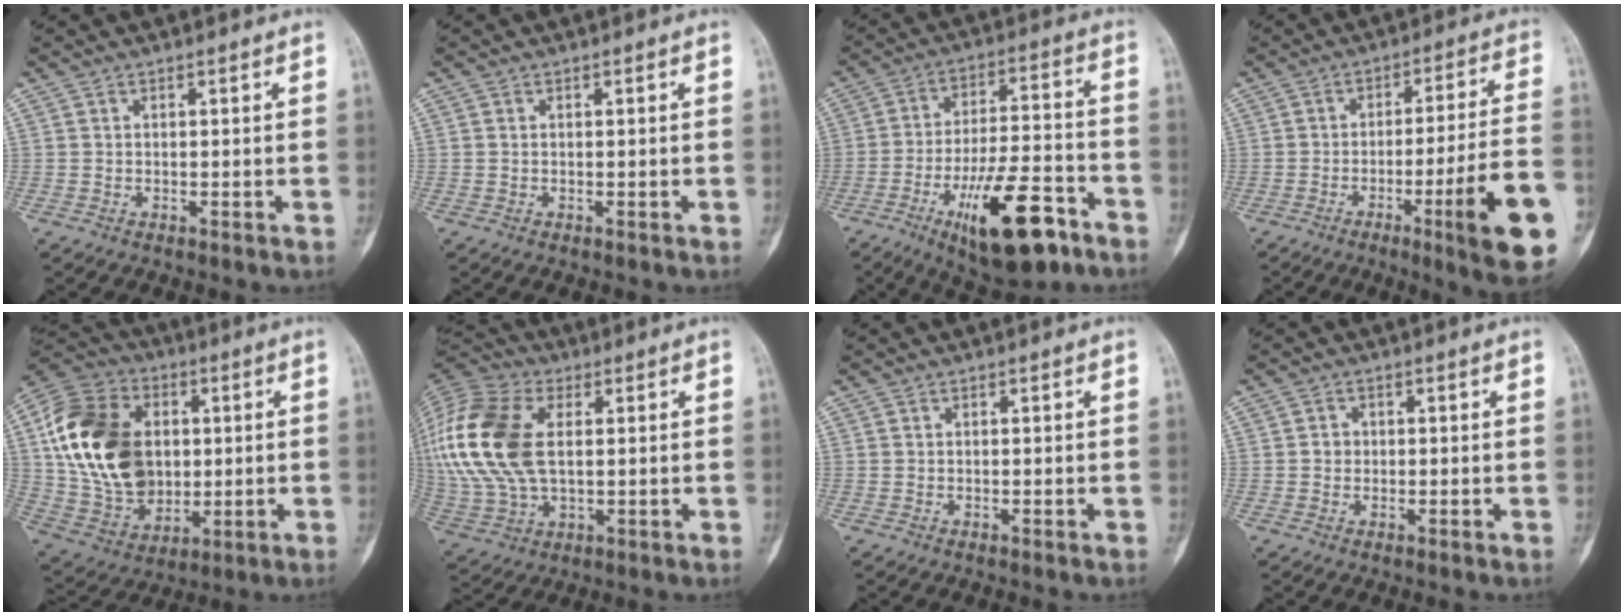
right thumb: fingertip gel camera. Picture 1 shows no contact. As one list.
[{"total": 0.0}, {"total": 18.2, "force": [-9.5, 6.4, 14.2], "torque": [-0.225, 0.056, -0.143]}, {"total": 17.2, "force": [-6.6, 1.3, 15.8], "torque": [-0.202, 0.014, -0.091]}, {"total": 23.5, "force": [2.7, 17.0, 15.9], "torque": [-0.296, 0.004, 0.061]}, {"total": 23.5, "force": [4.0, 14.3, 18.2], "torque": [-0.437, 0.009, 0.074]}, {"total": 0.0}, {"total": 1.4, "force": [0.0, 1.3, 0.5], "torque": [-0.001, 0.004, -0.001]}]